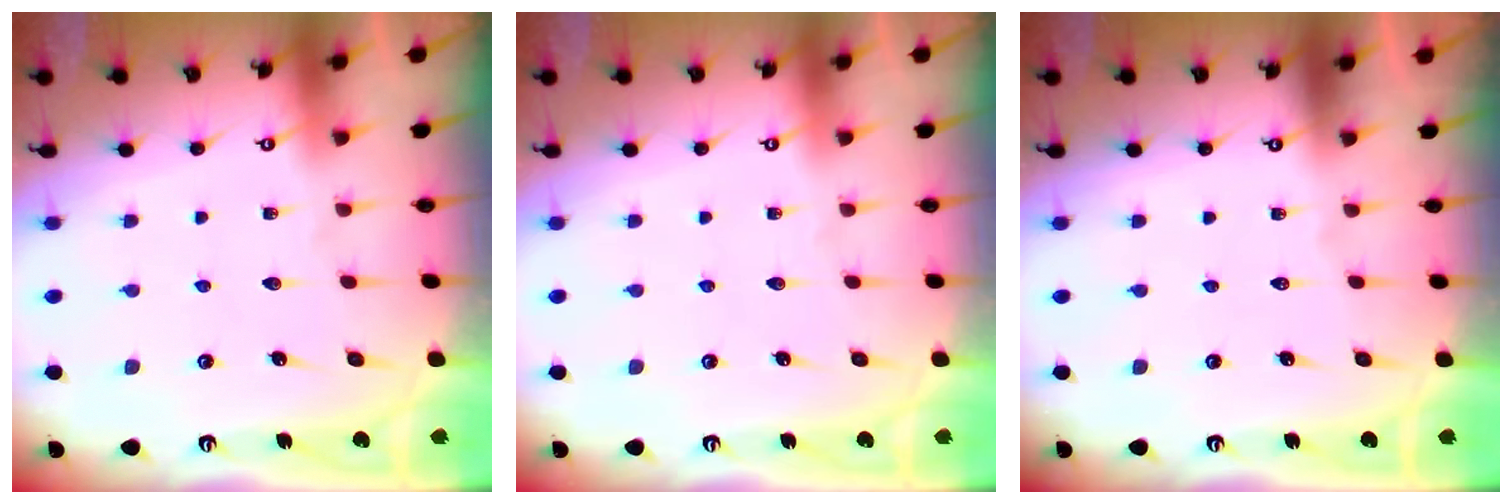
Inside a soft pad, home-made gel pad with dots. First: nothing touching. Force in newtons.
{"total": 0.0}
{"total": 0.0}